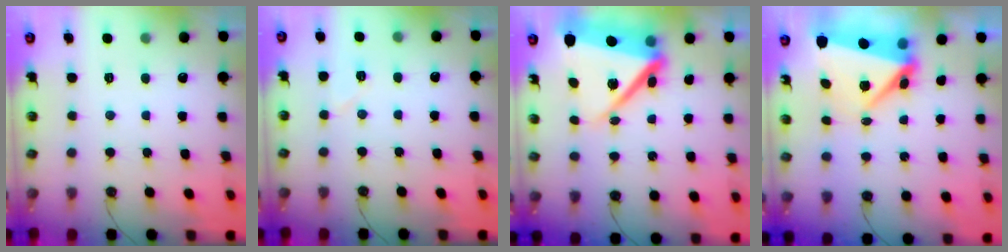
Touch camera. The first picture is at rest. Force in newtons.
{"total": 5.1, "press": 4.8, "slide": 1.6}
{"total": 17.1, "press": 17.0, "slide": 1.9}
{"total": 8.7, "press": 8.6, "slide": 1.7}